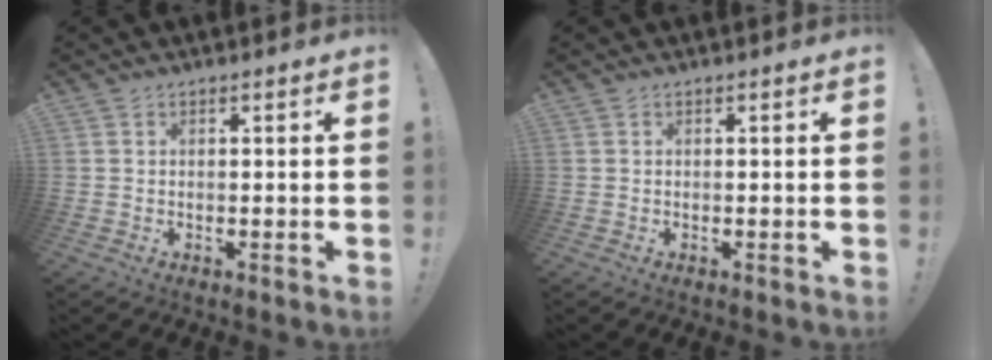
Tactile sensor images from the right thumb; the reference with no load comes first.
{"total": 0.0}